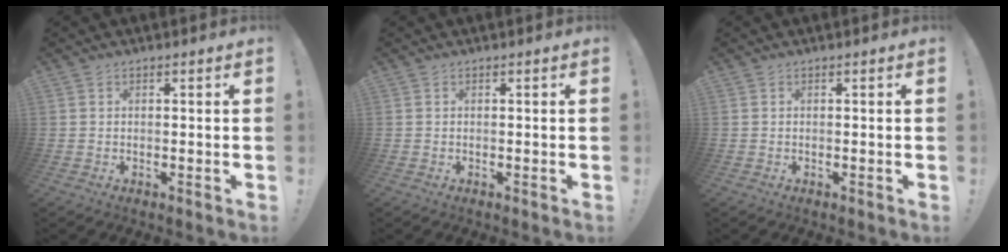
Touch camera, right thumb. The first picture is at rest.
{"total": 0.0}
{"total": 0.0}